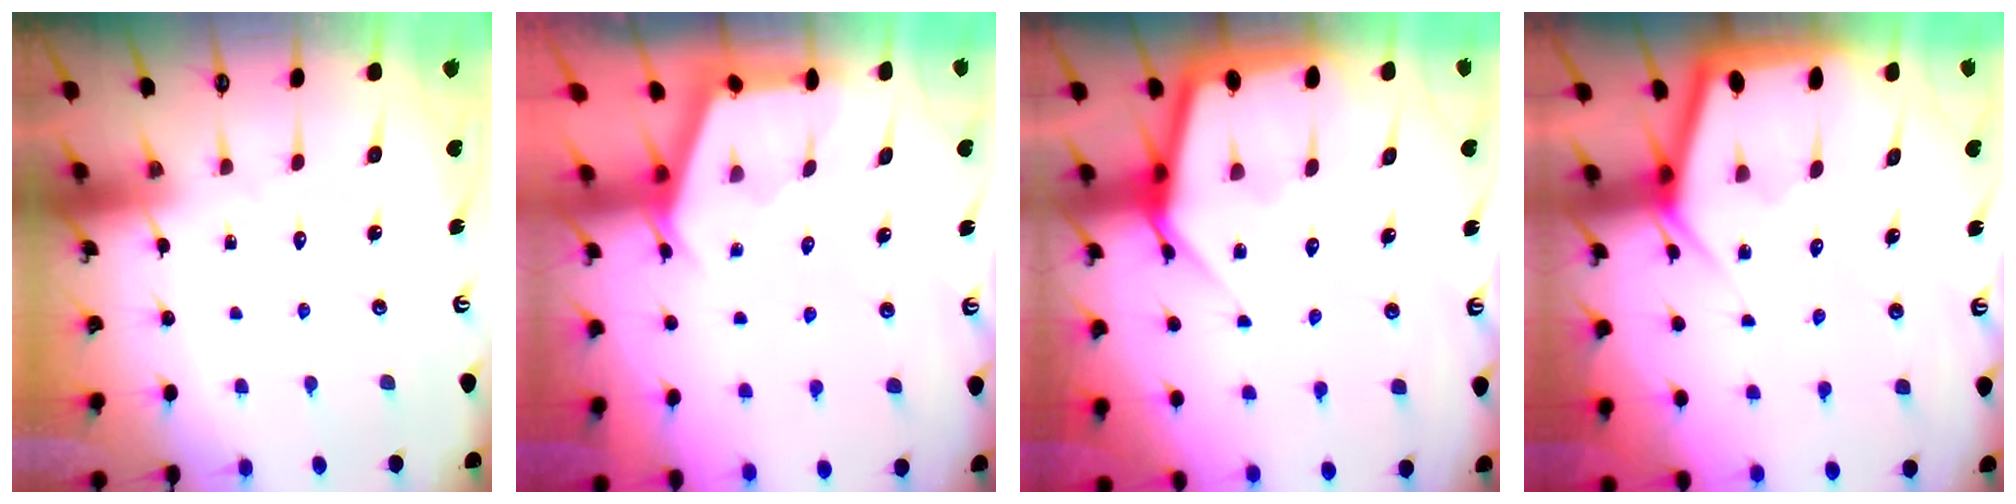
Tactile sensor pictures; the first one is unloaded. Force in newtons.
{"total": 2.8, "press": 2.8, "slide": 0.4}
{"total": 8.8, "press": 8.7, "slide": 0.8}
{"total": 4.8, "press": 4.8, "slide": 0.5}